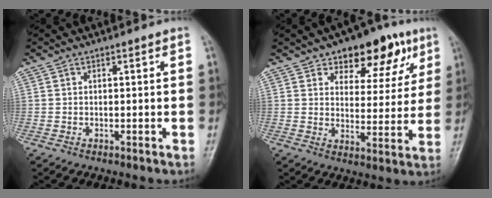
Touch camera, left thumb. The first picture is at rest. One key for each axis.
{"total": 13.5, "fx": 7.7, "fy": 7.5, "fz": 8.2, "tx": -0.056, "ty": -0.029, "tz": 0.108}